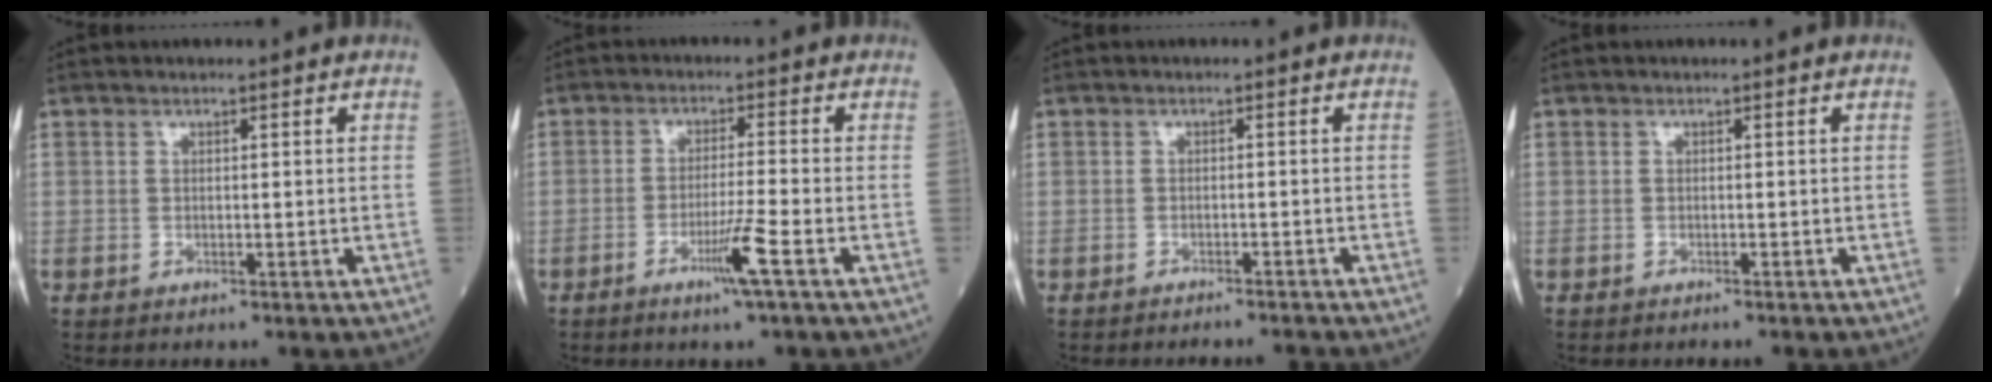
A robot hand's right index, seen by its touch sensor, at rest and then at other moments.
{"total": 5.3, "force": [-2.6, -1.0, 4.5], "torque": [-0.086, -0.013, -0.051]}
{"total": 2.8, "force": [-2.7, -0.6, 0.0], "torque": [0.003, -0.005, -0.037]}
{"total": 1.1, "force": [-1.0, 0.0, 0.4], "torque": [-0.006, 0.000, -0.012]}